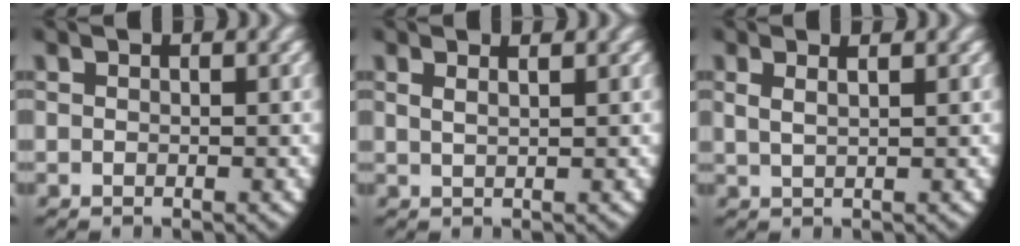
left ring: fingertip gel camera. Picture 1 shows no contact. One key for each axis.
{"total": 1.1, "fx": 0.8, "fy": -0.5, "fz": 0.6, "tx": -0.017, "ty": -0.008, "tz": 0.023}
{"total": 1.5, "fx": 0.9, "fy": 0.2, "fz": 1.2, "tx": -0.027, "ty": -0.003, "tz": 0.022}